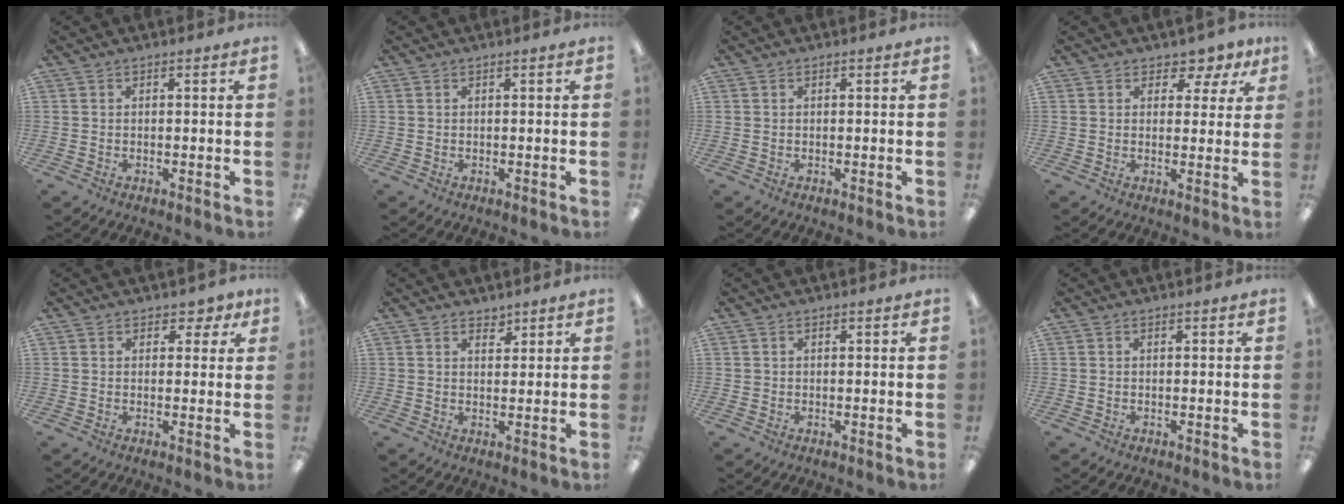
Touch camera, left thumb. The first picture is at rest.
{"total": 0.0}
{"total": 0.0}
{"total": 4.2, "force": [2.7, 2.9, 1.4], "torque": [-0.007, -0.015, 0.044]}
{"total": 2.8, "force": [1.4, 2.2, 0.9], "torque": [0.003, -0.002, 0.022]}
{"total": 2.2, "force": [2.0, 0.9, 0.0], "torque": [0.013, -0.014, 0.035]}
{"total": 0.5, "force": [0.1, 0.5, -0.3], "torque": [0.004, 0.005, 0.001]}
{"total": 0.0}